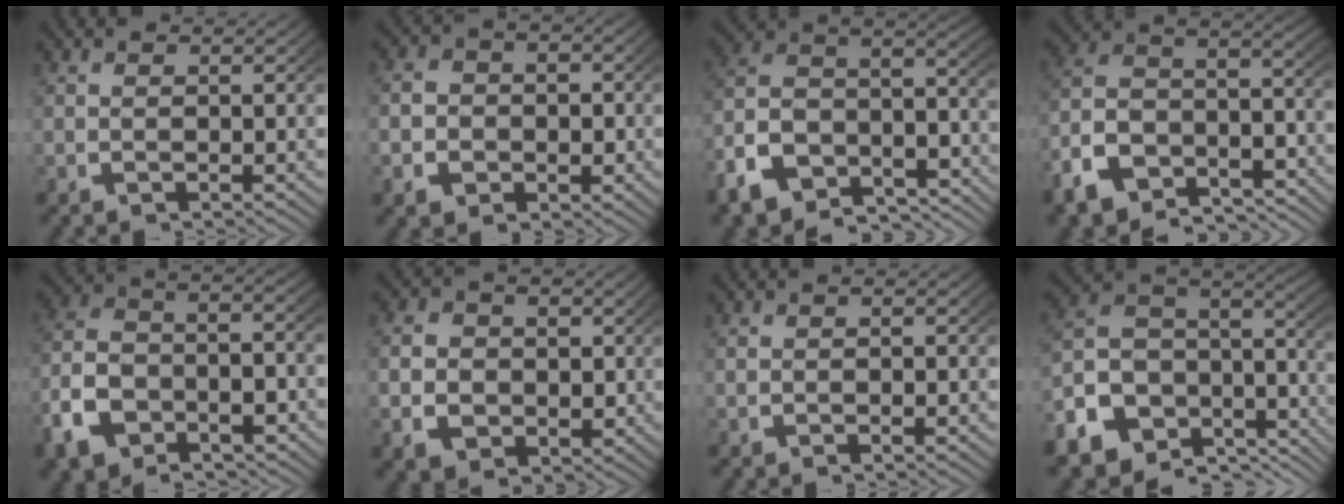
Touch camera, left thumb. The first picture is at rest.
{"total": 5.3, "force": [-1.0, 4.6, 2.6], "torque": [-0.051, -0.012, -0.015]}
{"total": 13.4, "force": [-5.1, 9.5, 8.0], "torque": [-0.170, -0.041, -0.077]}
{"total": 12.0, "force": [-5.5, 8.3, 6.7], "torque": [-0.139, -0.035, -0.087]}
{"total": 8.2, "force": [-2.6, 5.9, 5.2], "torque": [-0.136, -0.023, -0.032]}
{"total": 6.9, "force": [-0.3, 5.8, 3.8], "torque": [-0.077, -0.029, 0.007]}
{"total": 1.1, "force": [0.2, 0.8, 0.8], "torque": [-0.015, -0.001, 0.008]}
{"total": 12.8, "force": [-3.4, 8.7, 8.7], "torque": [-0.182, -0.028, -0.051]}